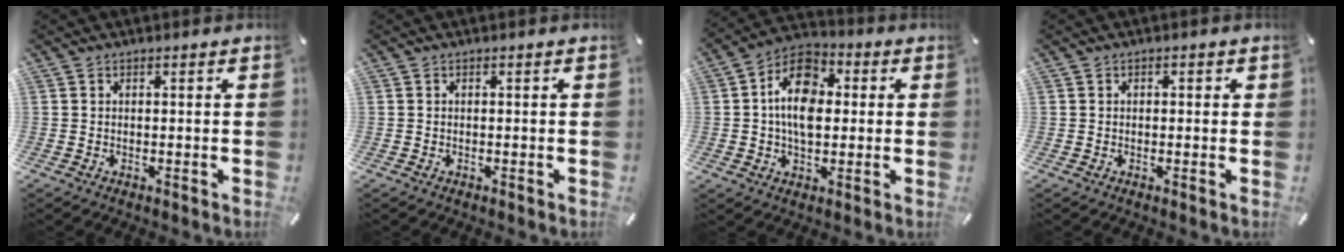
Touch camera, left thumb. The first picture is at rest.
{"total": 0.0}
{"total": 12.0, "force": [1.0, 8.3, 8.5], "torque": [-0.156, 0.010, 0.018]}
{"total": 0.8, "force": [-0.2, 0.6, 0.5], "torque": [-0.008, 0.003, -0.005]}